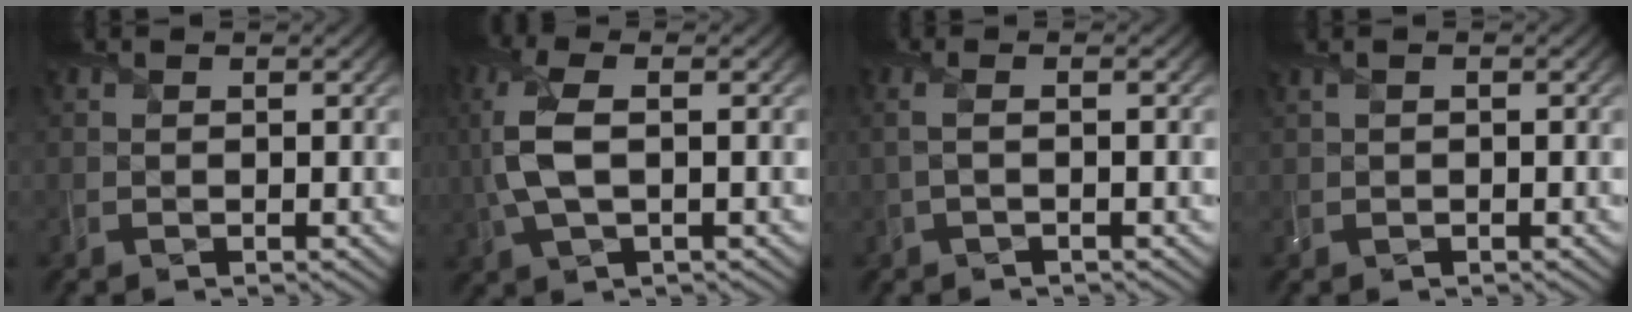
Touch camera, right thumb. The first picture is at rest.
{"total": 7.4, "force": [0.0, 3.1, 6.7], "torque": [-0.179, 0.004, -0.001]}
{"total": 1.7, "force": [-0.2, -0.1, 1.7], "torque": [-0.034, 0.006, -0.008]}
{"total": 0.9, "force": [0.1, 0.2, 0.9], "torque": [-0.023, 0.005, 0.005]}